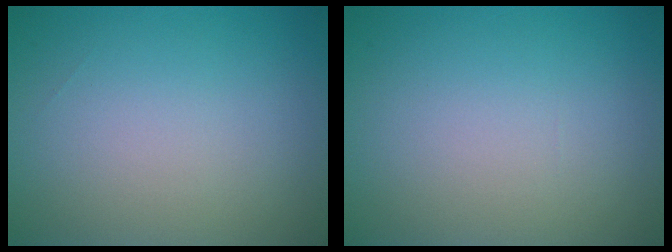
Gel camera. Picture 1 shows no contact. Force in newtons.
{"total": 0.0}